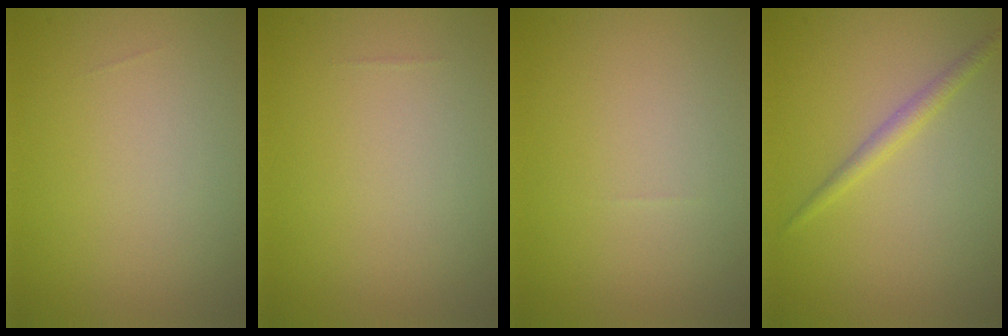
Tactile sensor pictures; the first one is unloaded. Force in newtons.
{"total": 0.0}
{"total": 0.0}
{"total": 1.5, "press": 1.5, "slide": 0.0}